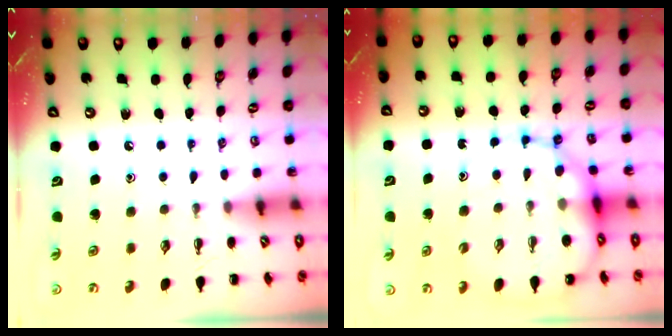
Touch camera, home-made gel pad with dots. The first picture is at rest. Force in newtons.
{"total": 13.7, "press": 13.2, "slide": 3.7}